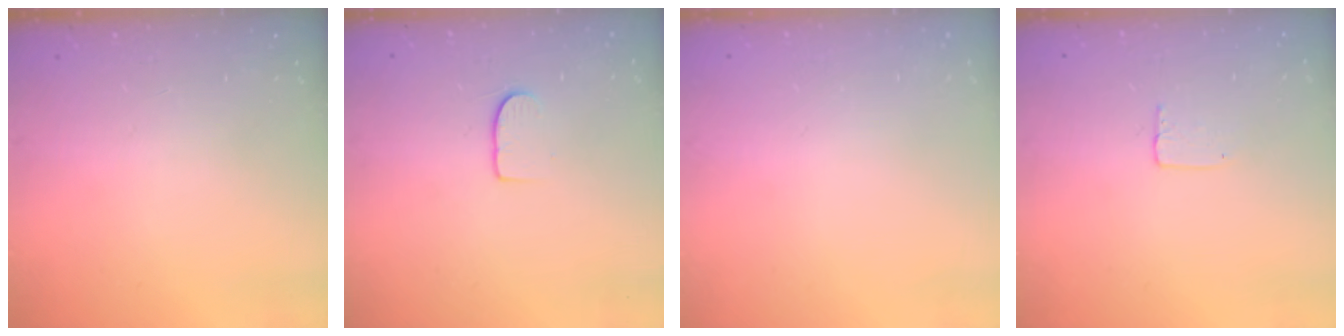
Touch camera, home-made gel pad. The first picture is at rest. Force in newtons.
{"total": 6.6, "press": 6.6, "slide": 0.7}
{"total": 0.0}
{"total": 3.5, "press": 3.5, "slide": 0.2}